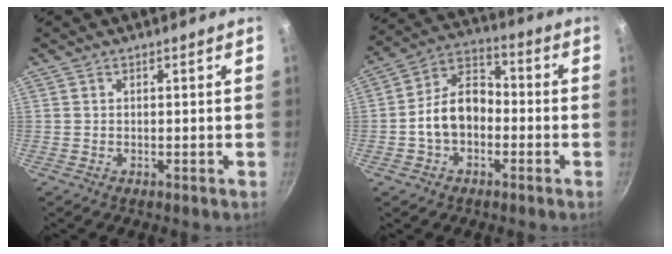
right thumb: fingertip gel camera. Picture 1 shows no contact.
{"total": 11.0, "force": [-2.3, 7.6, 7.5], "torque": [-0.101, 0.044, -0.056]}